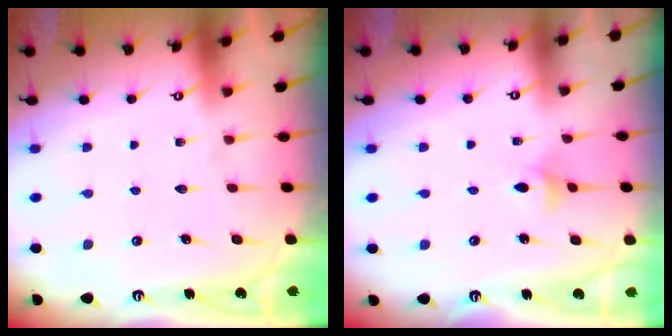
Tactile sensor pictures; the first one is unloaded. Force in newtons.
{"total": 3.5, "press": 3.4, "slide": 0.9}